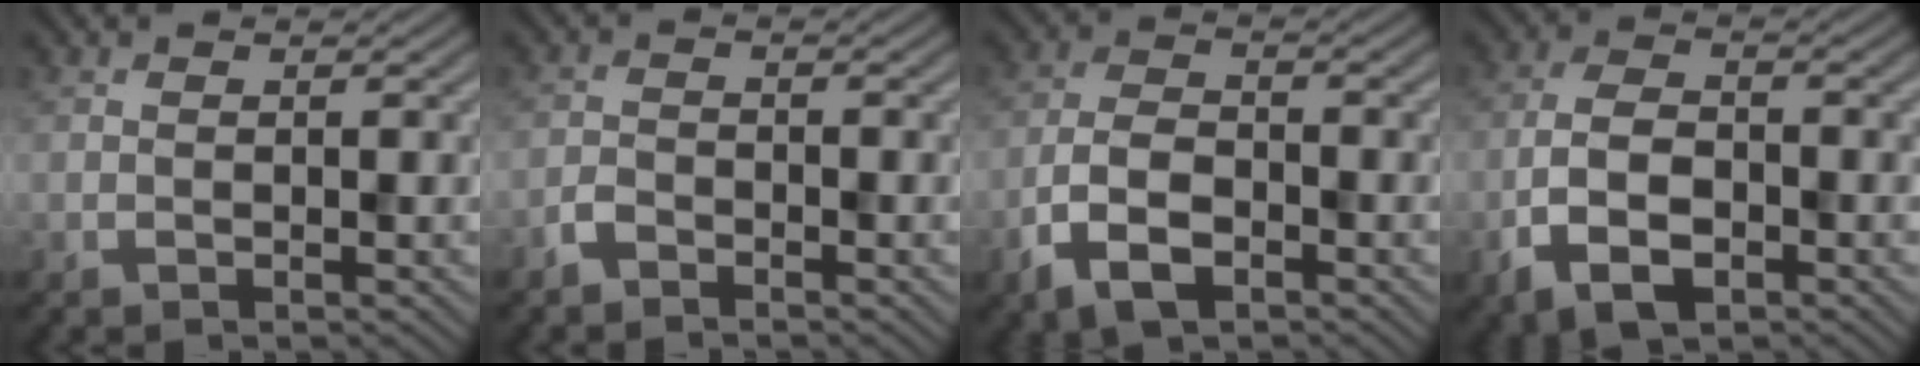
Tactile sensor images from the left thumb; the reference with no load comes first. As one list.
[{"total": 1.8, "force": [-1.6, 0.6, 0.6], "torque": [-0.012, 0.002, -0.038]}, {"total": 6.5, "force": [-3.5, 3.2, 4.5], "torque": [-0.096, -0.002, -0.078]}, {"total": 7.2, "force": [-3.4, 3.6, 5.2], "torque": [-0.113, -0.005, -0.073]}]